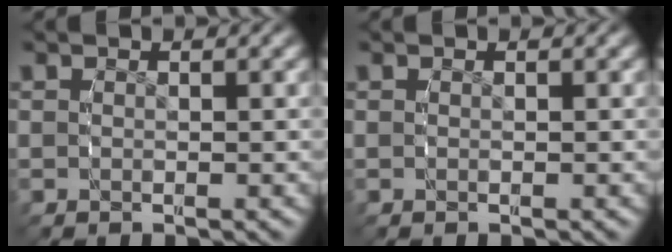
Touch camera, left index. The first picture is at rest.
{"total": 0.0}